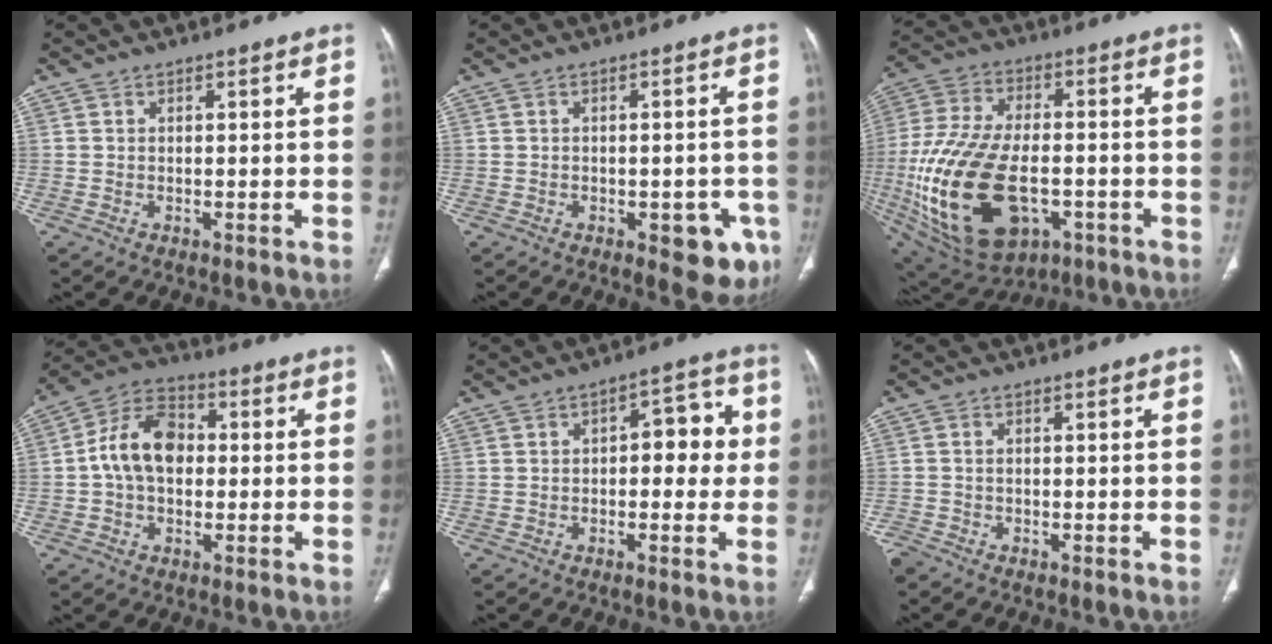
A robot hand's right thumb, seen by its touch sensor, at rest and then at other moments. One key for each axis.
{"total": 7.9, "fx": -3.3, "fy": 3.9, "fz": 6.0, "tx": -0.044, "ty": 0.004, "tz": -0.032}
{"total": 27.0, "fx": -6.3, "fy": 15.4, "fz": 21.3, "tx": -0.453, "ty": -0.006, "tz": -0.085}
{"total": 11.7, "fx": 0.3, "fy": 8.1, "fz": 8.4, "tx": -0.140, "ty": 0.027, "tz": -0.005}
{"total": 8.3, "fx": 0.4, "fy": 4.5, "fz": 6.9, "tx": -0.049, "ty": 0.023, "tz": 0.002}
{"total": 2.0, "fx": -1.8, "fy": 0.8, "fz": 0.4, "tx": -0.013, "ty": -0.001, "tz": -0.035}